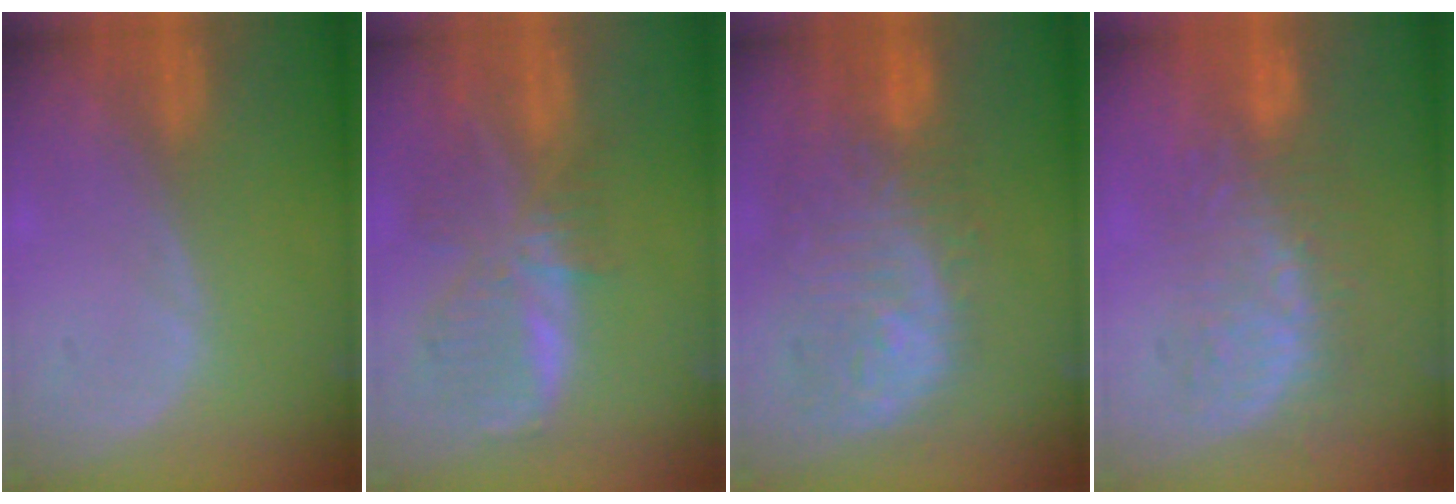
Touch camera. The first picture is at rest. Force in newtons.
{"total": 8.8, "press": 7.7, "slide": 4.4}
{"total": 12.1, "press": 10.9, "slide": 5.4}
{"total": 9.1, "press": 8.4, "slide": 3.5}